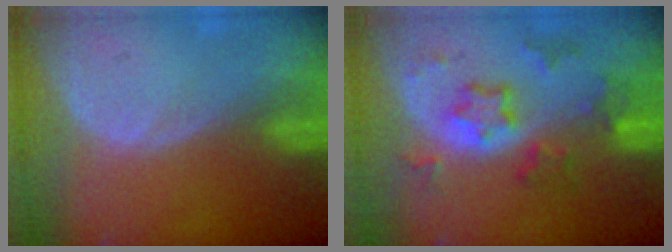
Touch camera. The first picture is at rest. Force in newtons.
{"total": 7.2, "press": 6.5, "slide": 3.2}